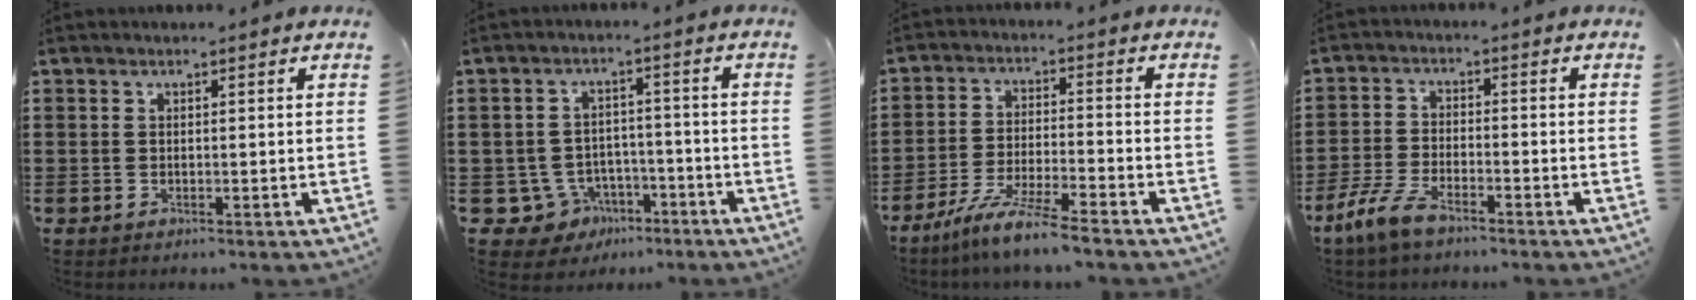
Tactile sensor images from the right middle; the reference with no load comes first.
{"total": 5.6, "force": [-3.7, 4.0, 1.2], "torque": [-0.045, 0.016, -0.073]}
{"total": 7.3, "force": [-6.5, -0.5, 3.5], "torque": [-0.070, -0.014, -0.125]}
{"total": 6.1, "force": [-4.7, 1.7, 3.6], "torque": [-0.098, -0.008, -0.097]}